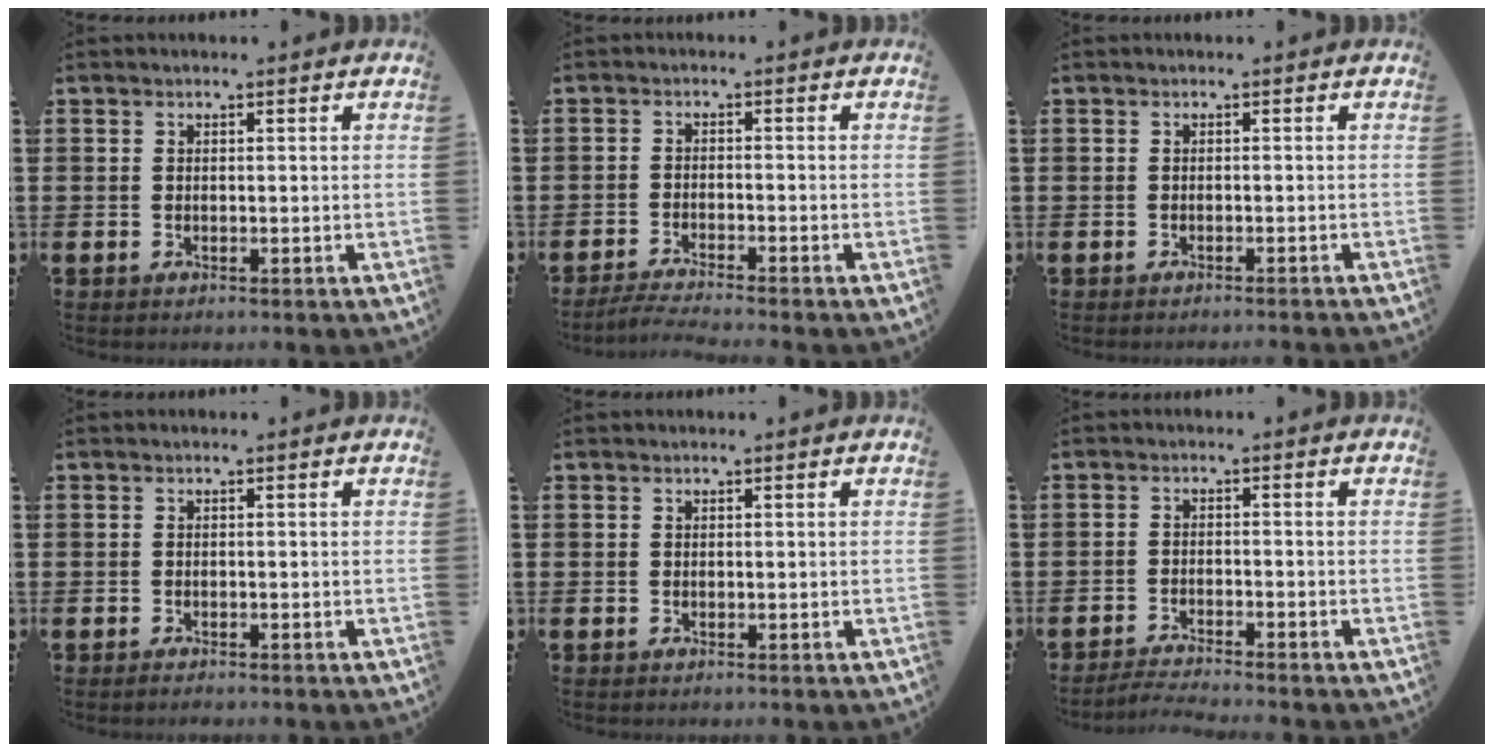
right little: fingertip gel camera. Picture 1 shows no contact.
{"total": 2.2, "force": [-2.0, -0.2, 0.9], "torque": [-0.013, 0.001, -0.038]}
{"total": 0.6, "force": [-0.5, -0.2, 0.0], "torque": [0.001, 0.000, -0.012]}
{"total": 0.5, "force": [-0.5, 0.1, 0.2], "torque": [-0.005, -0.003, -0.009]}
{"total": 0.0}
{"total": 2.1, "force": [-2.0, -0.2, 0.3], "torque": [-0.006, 0.004, -0.041]}